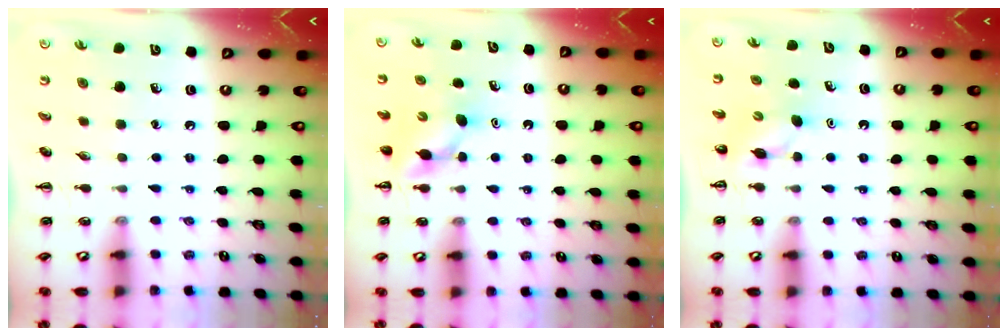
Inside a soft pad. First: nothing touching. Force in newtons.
{"total": 4.1, "press": 4.0, "slide": 1.0}
{"total": 3.6, "press": 3.4, "slide": 1.1}